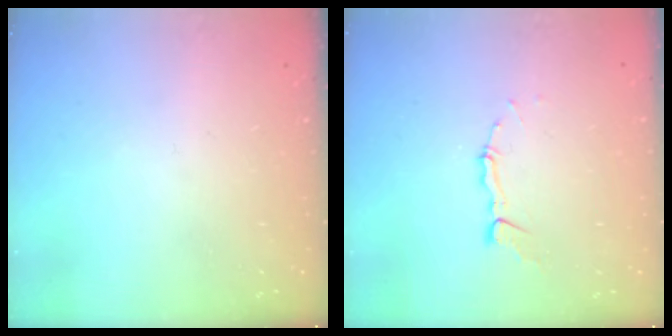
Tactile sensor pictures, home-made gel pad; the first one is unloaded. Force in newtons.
{"total": 4.4, "press": 4.4, "slide": 0.3}